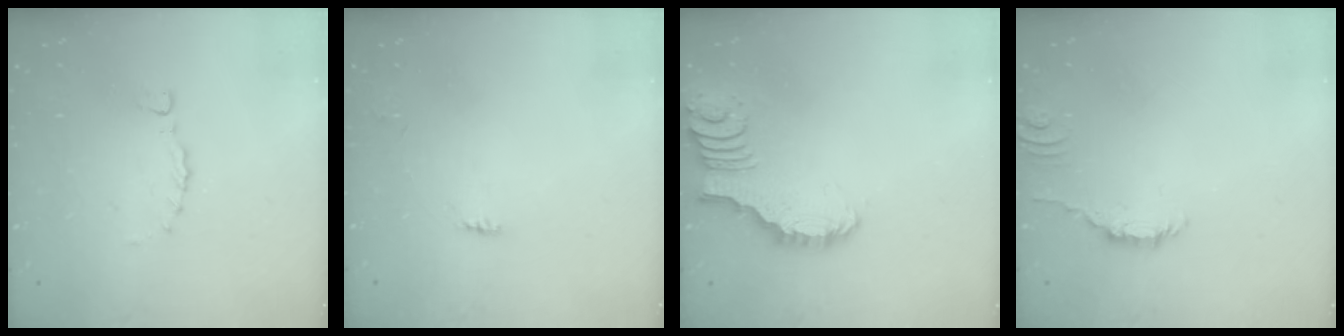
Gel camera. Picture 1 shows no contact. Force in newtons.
{"total": 2.9, "press": 2.9, "slide": 0.3}
{"total": 2.3, "press": 2.3, "slide": 0.3}
{"total": 2.6, "press": 2.6, "slide": 0.4}